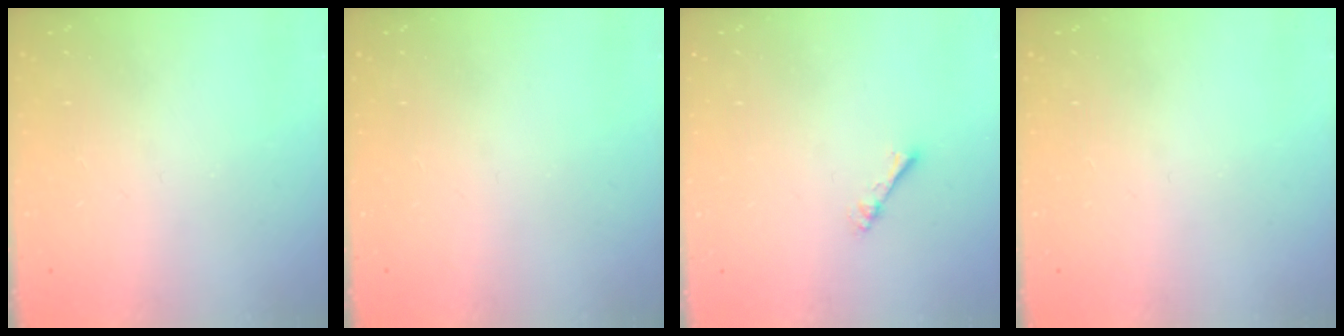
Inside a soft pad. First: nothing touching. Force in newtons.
{"total": 0.0}
{"total": 1.7, "press": 1.7, "slide": 0.2}
{"total": 0.0}